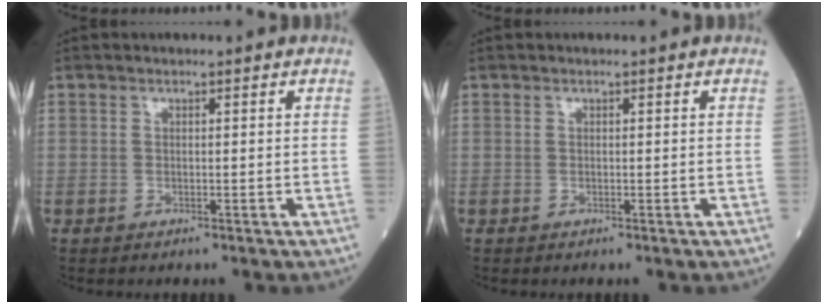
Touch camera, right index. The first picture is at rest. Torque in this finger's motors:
{"motor_torque": [0.00, 0.00, 0.00, -0.01]}